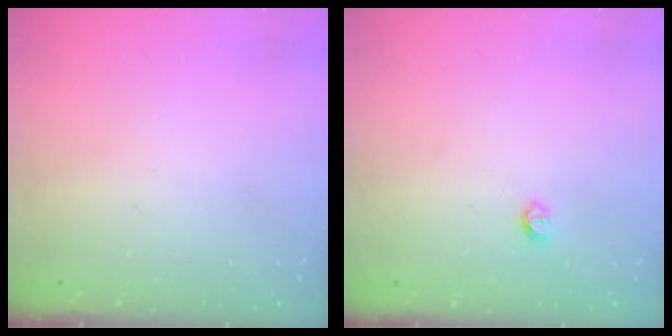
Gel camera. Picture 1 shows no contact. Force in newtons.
{"total": 3.6, "press": 3.6, "slide": 0.3}